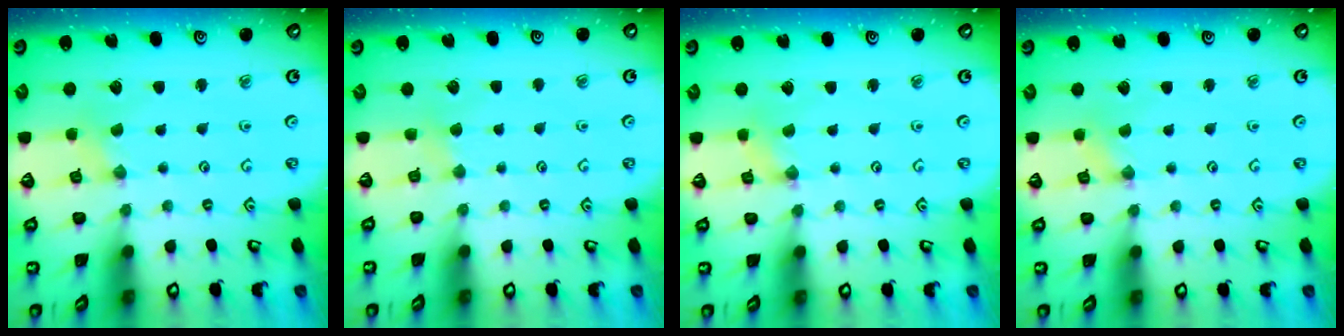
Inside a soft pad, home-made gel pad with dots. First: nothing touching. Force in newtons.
{"total": 2.2, "press": 2.2, "slide": 0.4}
{"total": 0.9, "press": 0.9, "slide": 0.3}
{"total": 0.8, "press": 0.8, "slide": 0.1}